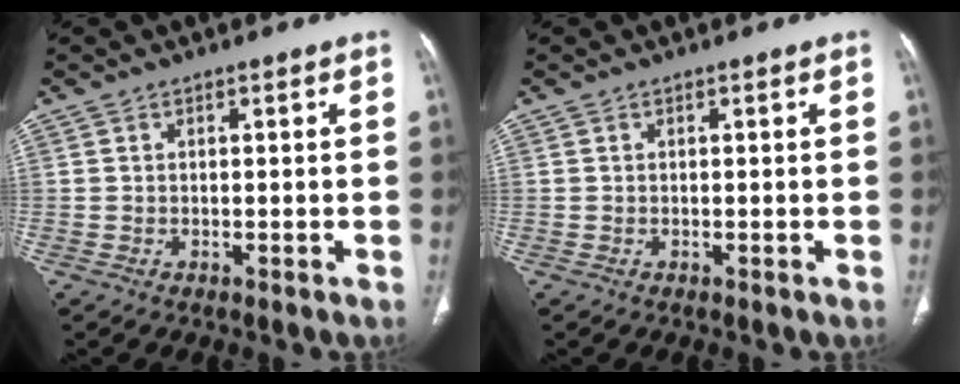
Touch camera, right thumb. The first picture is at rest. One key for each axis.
{"total": 0.0}